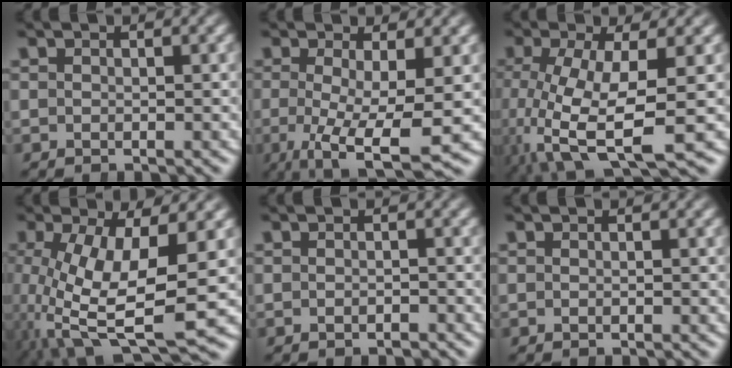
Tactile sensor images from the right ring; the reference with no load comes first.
{"total": 7.0, "force": [-3.4, 2.1, 5.8], "torque": [-0.129, -0.056, -0.028]}
{"total": 8.8, "force": [-2.1, 4.3, 7.3], "torque": [-0.168, -0.048, -0.010]}
{"total": 10.3, "force": [-0.7, 5.1, 8.9], "torque": [-0.177, -0.040, 0.009]}
{"total": 1.0, "force": [-0.9, 0.1, 0.2], "torque": [-0.008, -0.003, -0.013]}
{"total": 0.0}